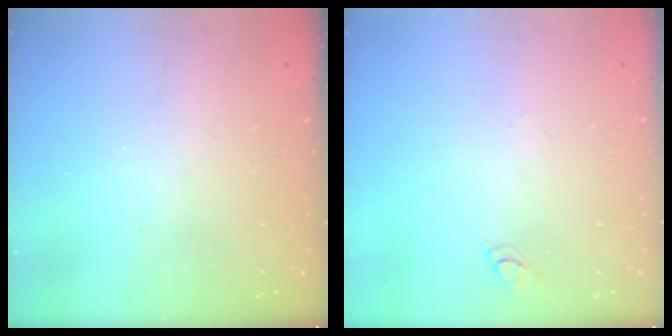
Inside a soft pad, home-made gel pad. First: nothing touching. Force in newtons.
{"total": 3.0, "press": 3.0, "slide": 0.3}